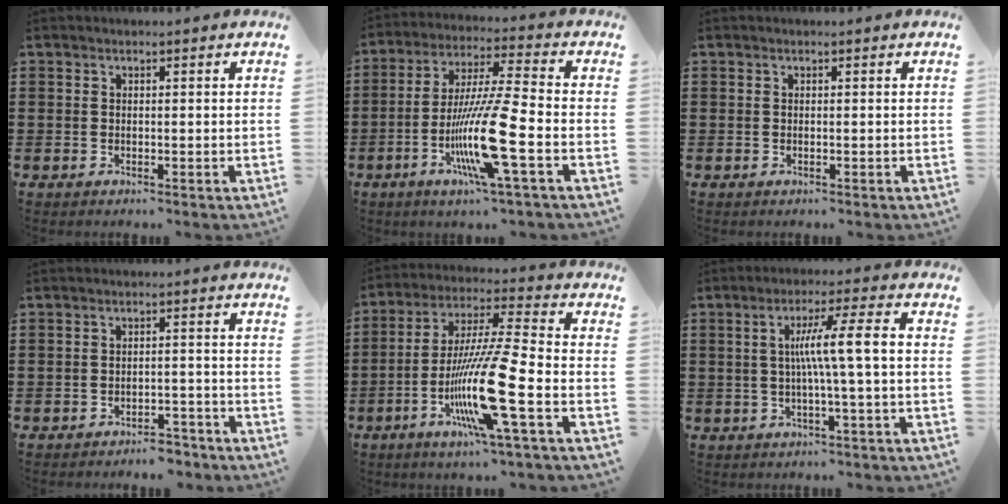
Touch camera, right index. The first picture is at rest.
{"total": 13.7, "force": [-4.8, 0.8, 12.8], "torque": [-0.268, -0.016, -0.100]}
{"total": 0.0}
{"total": 3.3, "force": [-3.2, 0.3, 0.5], "torque": [-0.013, 0.003, -0.066]}
{"total": 15.7, "force": [-5.9, 0.6, 14.6], "torque": [-0.300, -0.016, -0.112]}
{"total": 7.4, "force": [-0.2, -0.3, 7.4], "torque": [-0.136, 0.002, -0.014]}